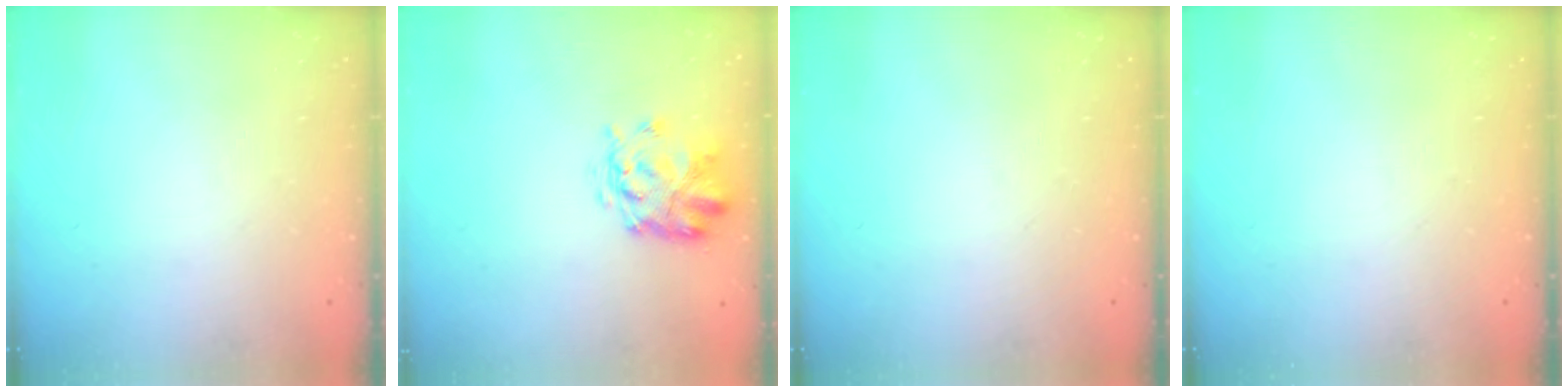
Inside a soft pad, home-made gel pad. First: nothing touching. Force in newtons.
{"total": 3.8, "press": 3.4, "slide": 1.7}
{"total": 0.0}
{"total": 0.0}